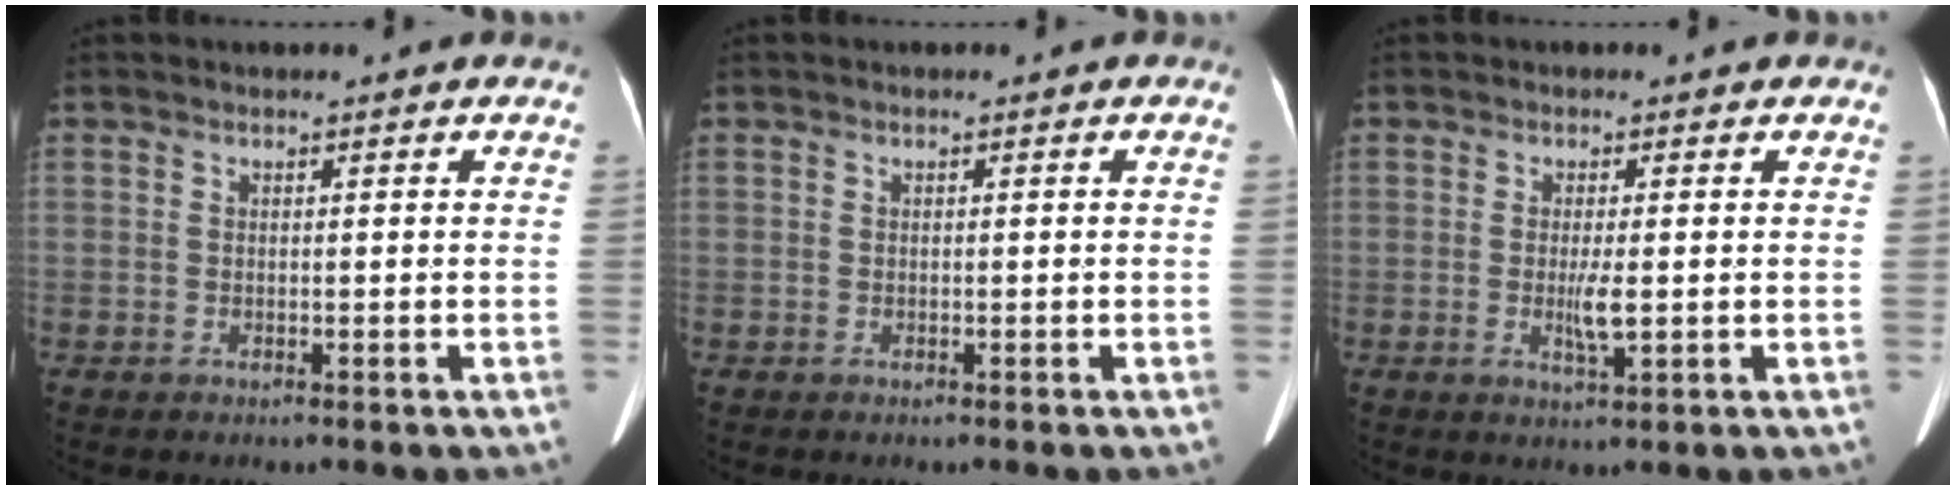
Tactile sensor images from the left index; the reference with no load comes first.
{"total": 0.0}
{"total": 2.8, "force": [-0.2, 0.3, 2.8], "torque": [-0.056, -0.006, -0.002]}